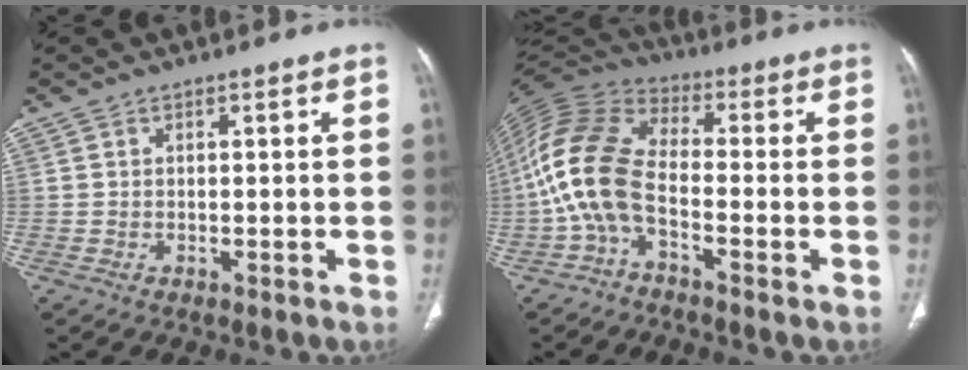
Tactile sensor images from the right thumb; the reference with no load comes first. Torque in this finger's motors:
{"motor_torque": [0.12, 1.15, 1.78, -0.43, 0.50]}